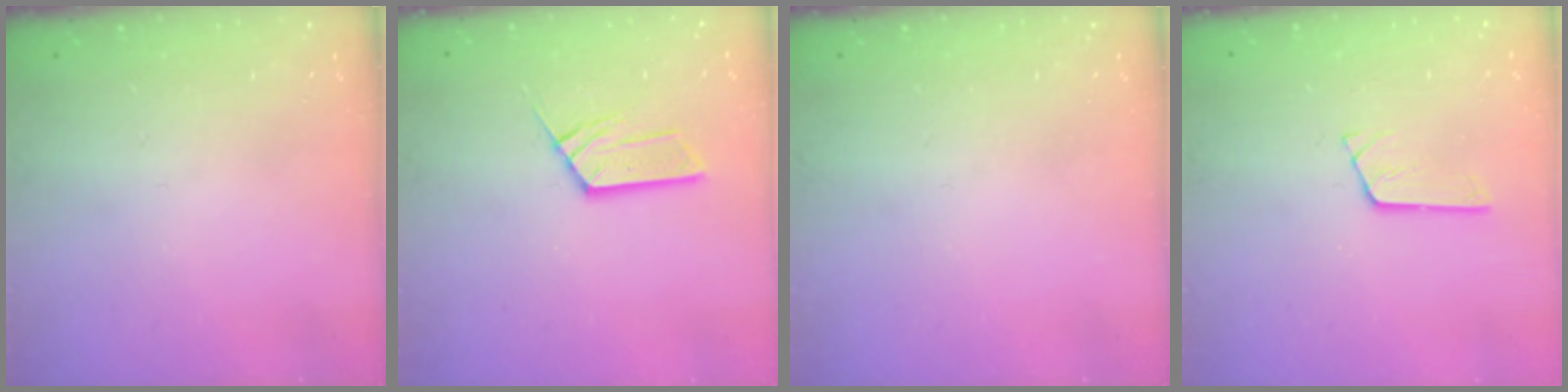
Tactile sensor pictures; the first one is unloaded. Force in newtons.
{"total": 7.8, "press": 7.8, "slide": 0.6}
{"total": 0.0}
{"total": 3.1, "press": 3.1, "slide": 0.3}